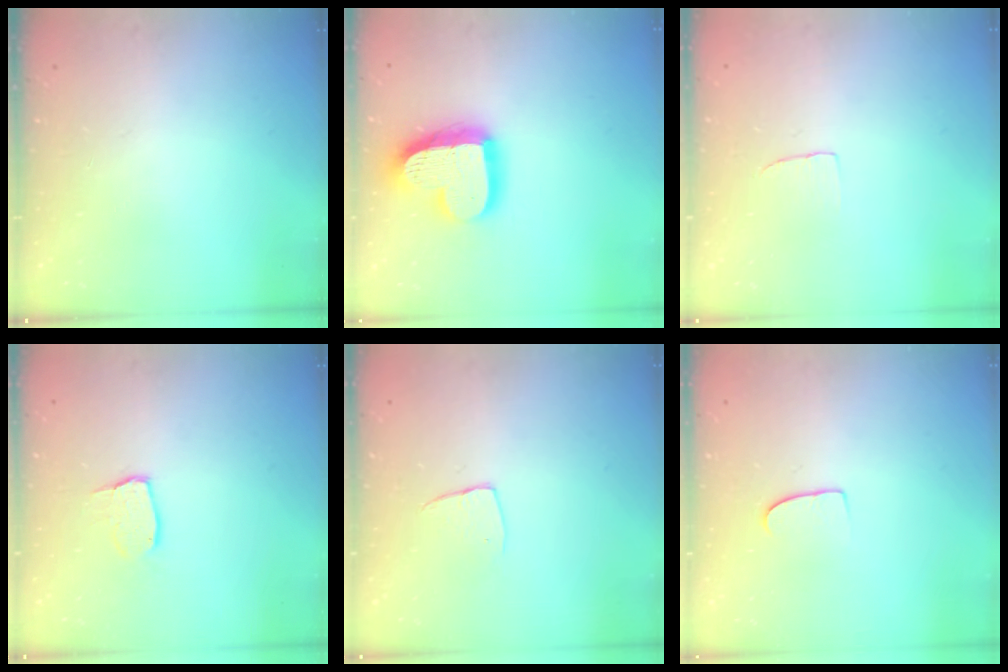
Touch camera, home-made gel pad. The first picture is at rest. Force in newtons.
{"total": 17.9, "press": 17.8, "slide": 1.7}
{"total": 2.7, "press": 2.7, "slide": 0.2}
{"total": 6.1, "press": 6.0, "slide": 0.4}
{"total": 5.6, "press": 5.5, "slide": 0.5}
{"total": 6.5, "press": 6.5, "slide": 0.5}